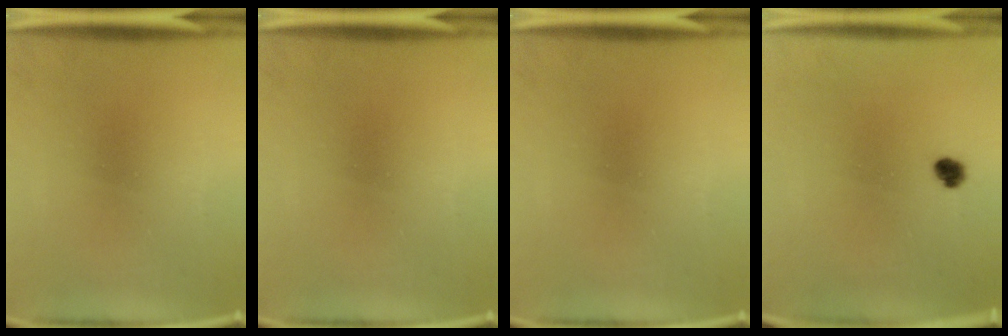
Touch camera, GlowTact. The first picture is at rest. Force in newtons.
{"total": 0.0}
{"total": 0.0}
{"total": 2.2}